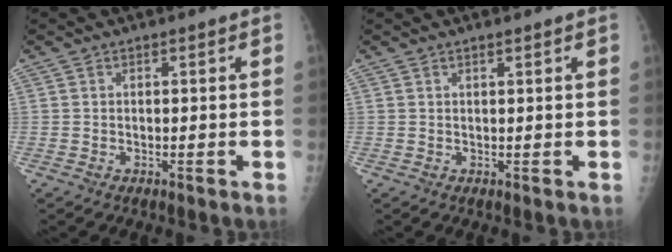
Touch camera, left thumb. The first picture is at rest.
{"total": 0.8, "force": [0.6, 0.0, 0.5], "torque": [-0.007, -0.003, 0.011]}